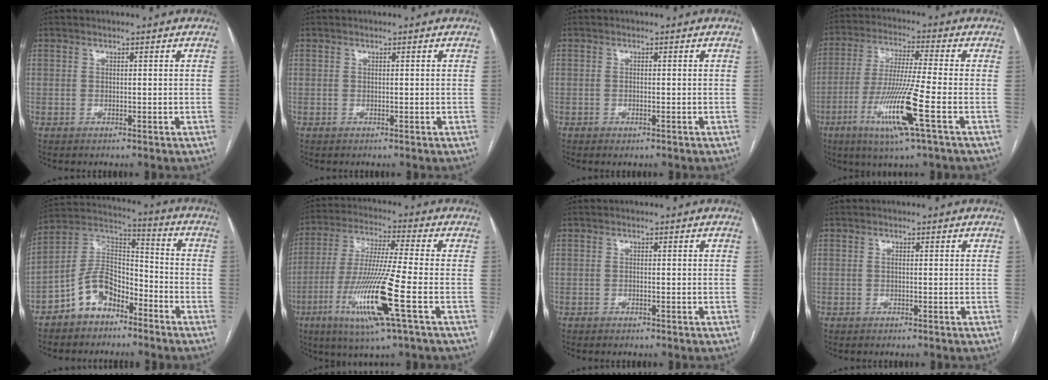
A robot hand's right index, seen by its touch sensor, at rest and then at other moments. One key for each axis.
{"total": 0.0}
{"total": 0.9, "fx": -0.5, "fy": 0.3, "fz": 0.6, "tx": -0.008, "ty": -0.003, "tz": -0.006}
{"total": 12.5, "fx": -4.7, "fy": -0.8, "fz": 11.6, "tx": -0.232, "ty": -0.023, "tz": -0.090}
{"total": 9.9, "fx": -6.0, "fy": 5.7, "fz": 5.5, "tx": -0.115, "ty": 0.029, "tz": -0.118}
{"total": 15.1, "fx": -5.4, "fy": -0.5, "fz": 14.1, "tx": -0.290, "ty": -0.025, "tz": -0.102}
{"total": 0.6, "fx": -0.5, "fy": 0.2, "fz": 0.3, "tx": -0.006, "ty": -0.002, "tz": -0.007}
{"total": 0.0}